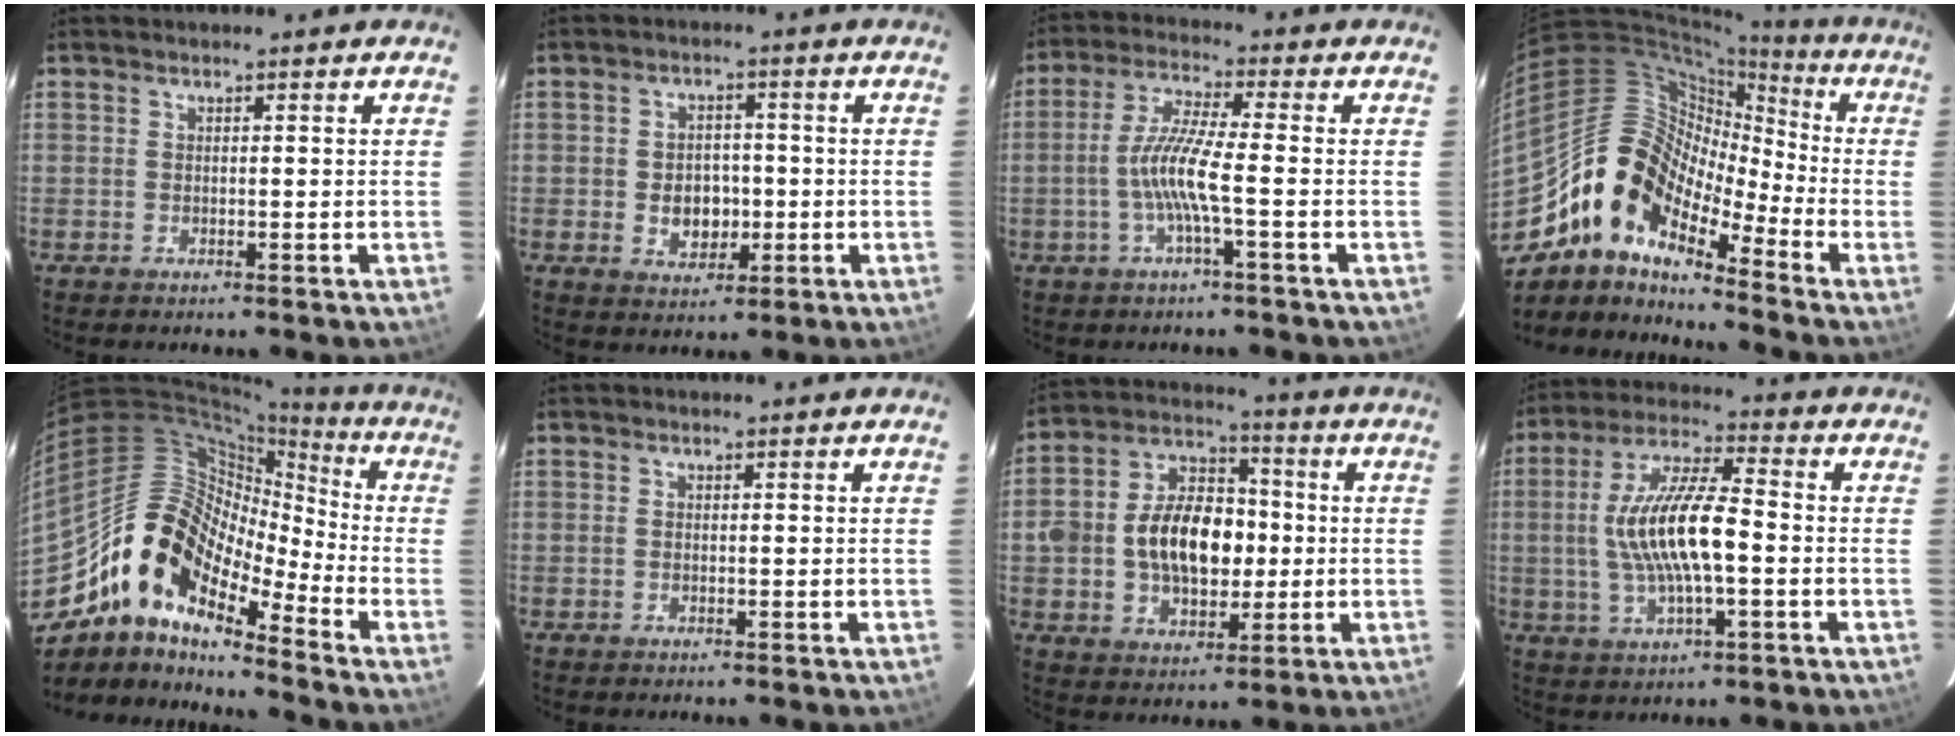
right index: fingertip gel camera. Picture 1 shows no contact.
{"total": 6.0, "force": [-1.0, 4.6, 3.7], "torque": [-0.072, 0.006, -0.007]}
{"total": 7.7, "force": [-2.1, -0.1, 7.5], "torque": [-0.160, 0.003, -0.040]}
{"total": 14.0, "force": [-9.0, 6.8, 8.3], "torque": [-0.135, 0.012, -0.192]}
{"total": 16.1, "force": [-10.5, 6.6, 10.3], "torque": [-0.170, 0.004, -0.218]}
{"total": 0.0}
{"total": 15.5, "force": [-0.8, 10.2, 11.7], "torque": [-0.224, 0.028, -0.010]}
{"total": 13.7, "force": [-1.2, 3.7, 13.1], "torque": [-0.257, 0.008, -0.022]}